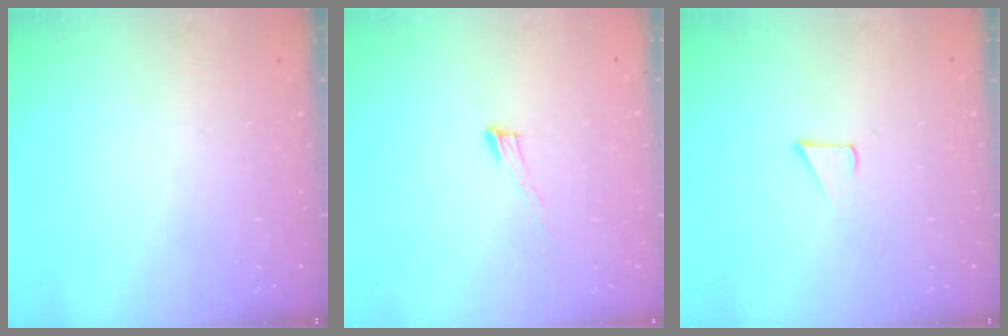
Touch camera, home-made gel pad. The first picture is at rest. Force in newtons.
{"total": 5.7, "press": 5.7, "slide": 0.3}
{"total": 2.4, "press": 2.4, "slide": 0.2}